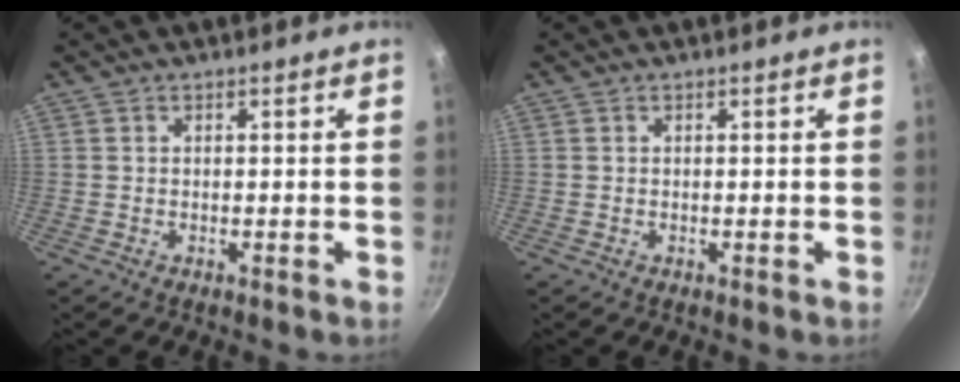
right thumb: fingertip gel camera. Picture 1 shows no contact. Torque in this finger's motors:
{"motor_torque": [0.00, 0.00, 0.00, 0.00, 0.00]}